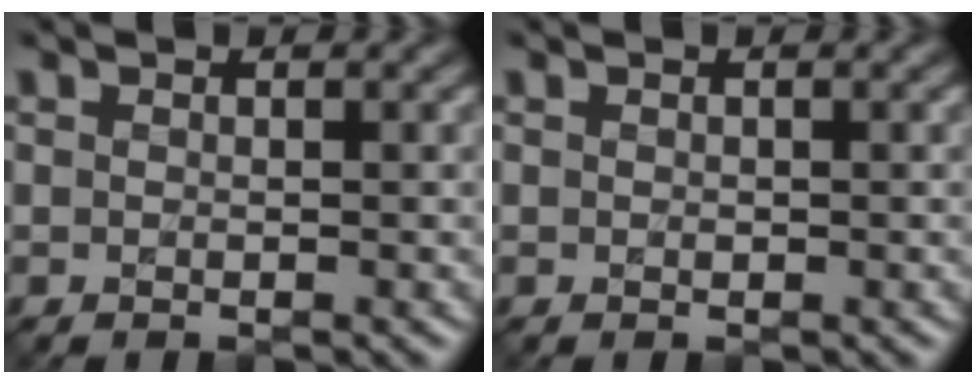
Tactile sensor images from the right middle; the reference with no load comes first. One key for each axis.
{"total": 0.0}